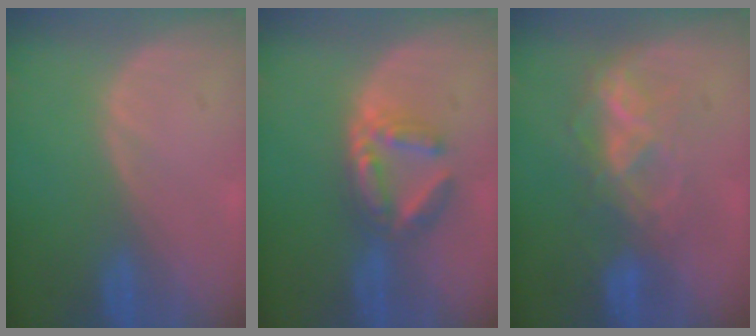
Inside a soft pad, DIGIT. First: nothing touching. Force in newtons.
{"total": 5.9, "press": 5.5, "slide": 1.9}
{"total": 6.1, "press": 6.1, "slide": 0.7}